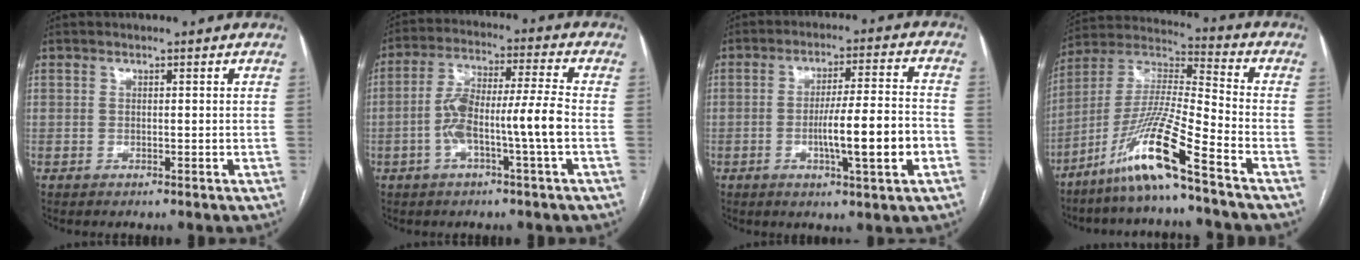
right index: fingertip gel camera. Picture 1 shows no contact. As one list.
[{"total": 10.2, "force": [-2.6, 0.1, 9.9], "torque": [-0.188, 0.022, -0.050]}, {"total": 10.8, "force": [-3.0, 0.3, 10.4], "torque": [-0.167, 0.001, -0.047]}, {"total": 13.2, "force": [-8.3, -1.0, 10.2], "torque": [-0.213, -0.017, -0.165]}]